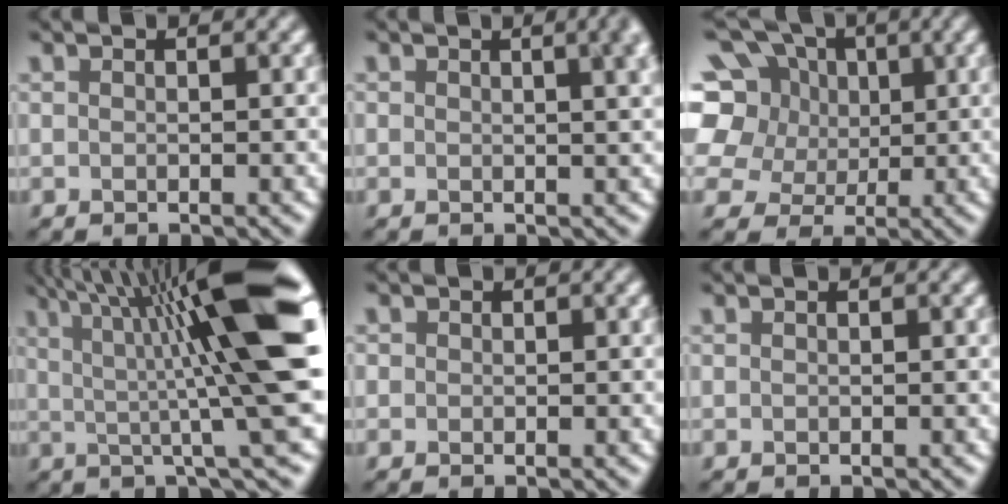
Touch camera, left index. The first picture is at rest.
{"total": 3.7, "force": [1.2, 1.6, 3.1], "torque": [-0.021, 0.007, 0.011]}
{"total": 12.2, "force": [3.5, 10.0, 6.1], "torque": [-0.135, 0.030, 0.044]}
{"total": 14.5, "force": [2.2, 2.1, 14.2], "torque": [-0.181, 0.008, 0.031]}
{"total": 0.6, "force": [-0.3, 0.5, -0.1], "torque": [0.005, -0.003, -0.009]}
{"total": 0.0}